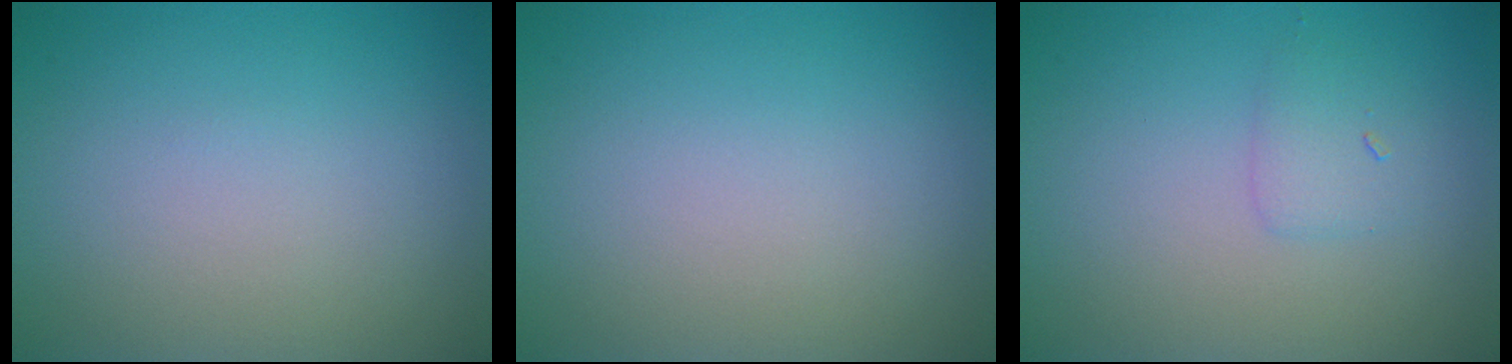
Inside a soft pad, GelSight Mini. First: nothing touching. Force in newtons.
{"total": 0.0}
{"total": 1.5, "press": 1.5, "slide": 0.2}